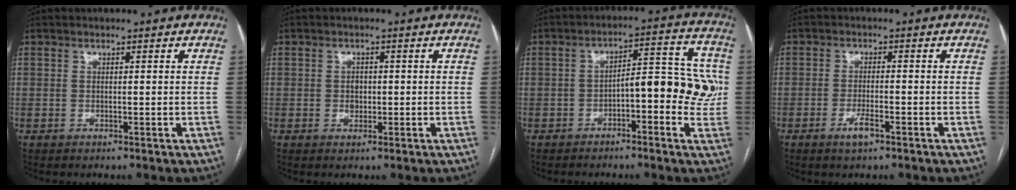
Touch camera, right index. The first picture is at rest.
{"total": 1.6, "force": [-0.2, 1.3, 0.9], "torque": [-0.013, 0.003, -0.001]}
{"total": 10.1, "force": [-1.6, 3.6, 9.3], "torque": [-0.119, 0.040, -0.020]}
{"total": 3.1, "force": [-1.8, 0.5, 2.5], "torque": [-0.049, -0.003, -0.033]}